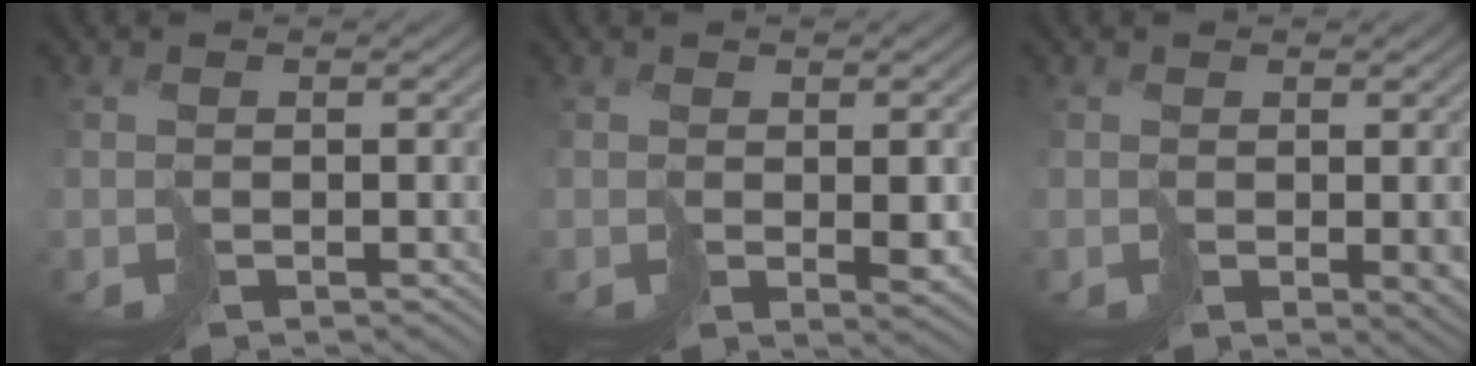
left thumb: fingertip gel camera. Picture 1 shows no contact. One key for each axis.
{"total": 2.4, "fx": 0.2, "fy": 1.2, "fz": 2.1, "tx": -0.038, "ty": -0.008, "tz": 0.008}
{"total": 2.4, "fx": 0.0, "fy": 0.9, "fz": 2.2, "tx": -0.030, "ty": -0.007, "tz": 0.001}